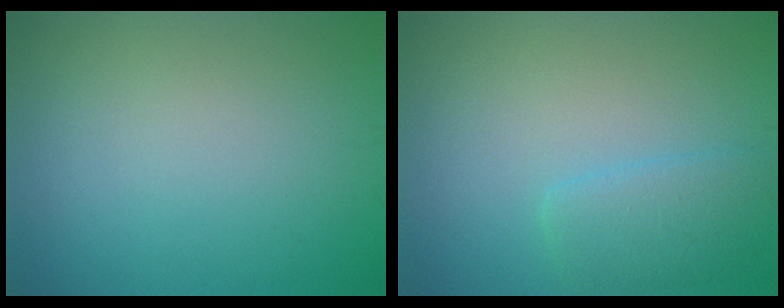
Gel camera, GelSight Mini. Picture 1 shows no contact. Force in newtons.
{"total": 2.7, "press": 2.7, "slide": 0.0}